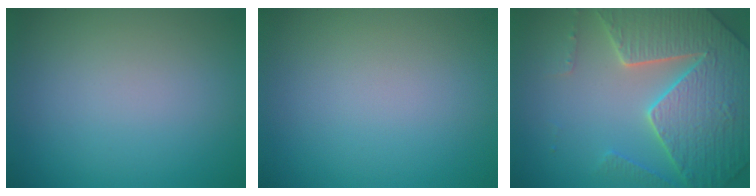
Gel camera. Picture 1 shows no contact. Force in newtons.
{"total": 0.0}
{"total": 7.4, "press": 7.2, "slide": 2.0}